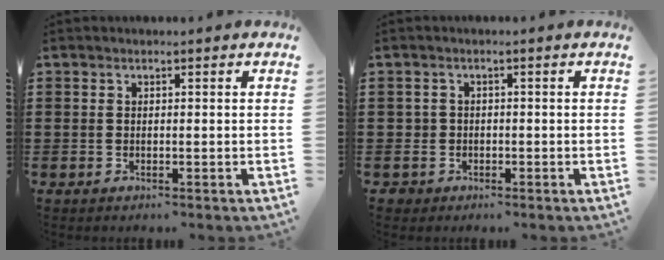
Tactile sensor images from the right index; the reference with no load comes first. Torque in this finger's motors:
{"motor_torque": [-0.95, 1.19, -0.01, -0.01]}